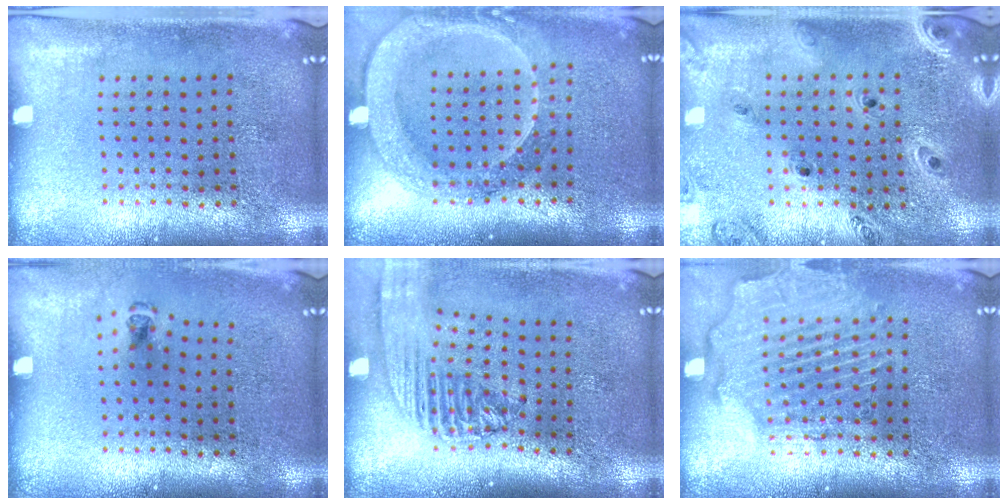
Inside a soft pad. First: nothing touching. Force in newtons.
{"total": 2.2, "press": 2.0, "slide": 1.1}
{"total": 1.3, "press": 1.3, "slide": 0.2}
{"total": 0.5, "press": 0.4, "slide": 0.4}
{"total": 2.2, "press": 1.7, "slide": 1.3}
{"total": 2.6, "press": 2.2, "slide": 1.3}